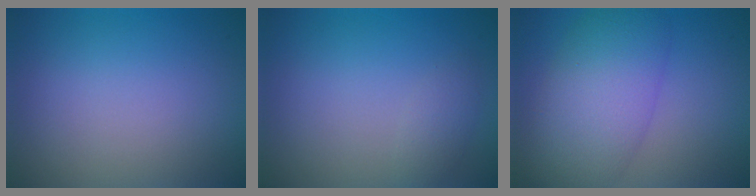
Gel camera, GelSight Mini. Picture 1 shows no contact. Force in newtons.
{"total": 1.2, "press": 1.2, "slide": 0.1}
{"total": 7.6, "press": 7.6, "slide": 0.3}